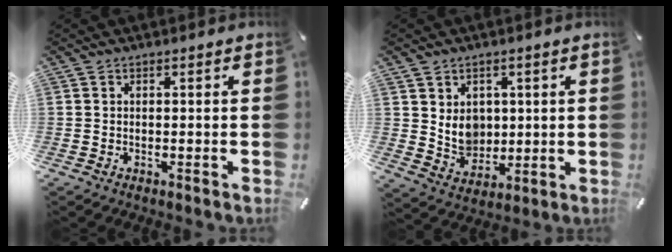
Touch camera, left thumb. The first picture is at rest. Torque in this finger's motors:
{"motor_torque": [1.10, 1.11, 0.03, -0.22, -0.01]}